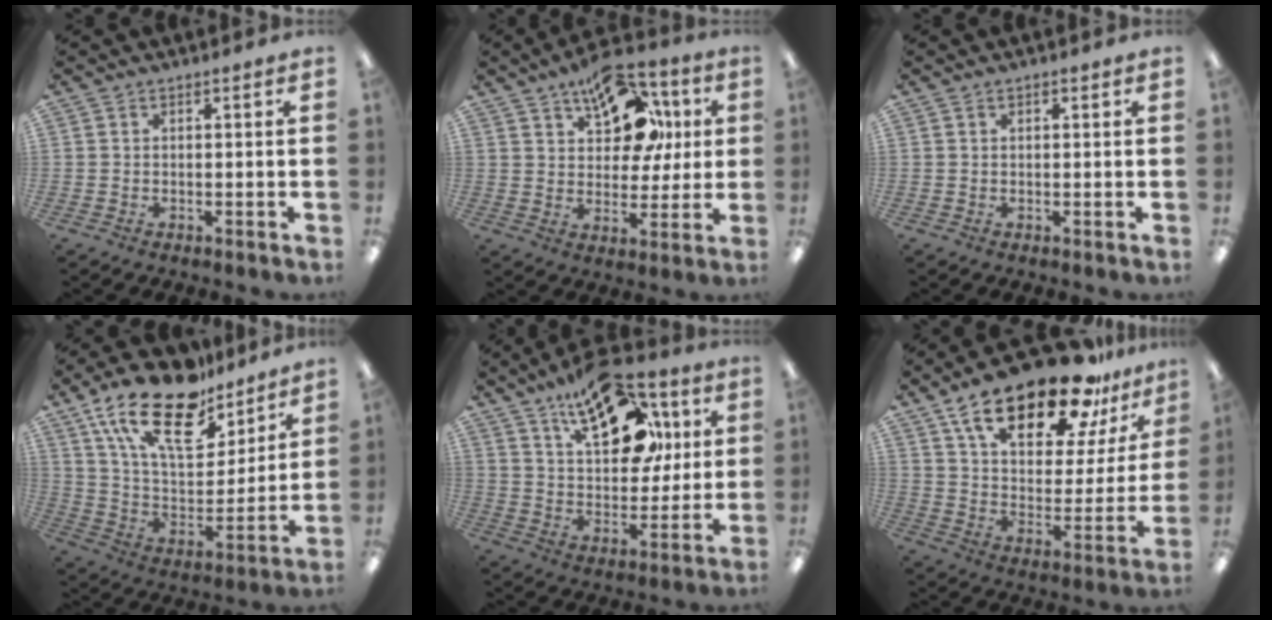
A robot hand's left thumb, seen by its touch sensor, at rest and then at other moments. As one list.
[{"total": 17.4, "force": [8.9, 10.5, 10.7], "torque": [-0.156, -0.032, 0.158]}, {"total": 0.5, "force": [0.3, 0.3, 0.3], "torque": [-0.005, 0.003, 0.005]}, {"total": 22.0, "force": [15.3, 9.8, 12.5], "torque": [-0.233, -0.085, 0.272]}, {"total": 21.7, "force": [12.1, 11.4, 13.9], "torque": [-0.204, -0.053, 0.205]}, {"total": 24.1, "force": [16.9, 9.4, 14.5], "torque": [-0.233, -0.101, 0.286]}]